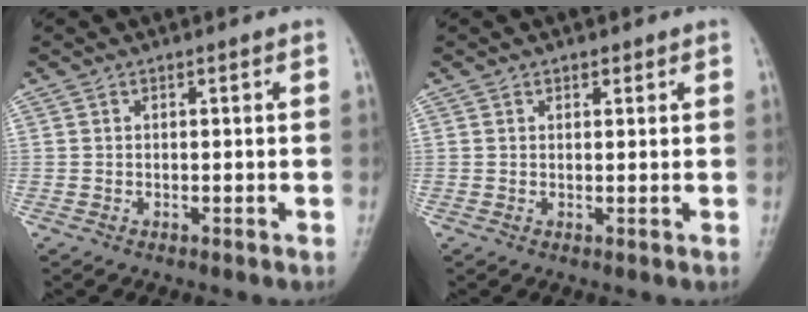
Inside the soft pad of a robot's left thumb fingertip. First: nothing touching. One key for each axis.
{"total": 1.2, "fx": 0.8, "fy": 0.8, "fz": 0.4, "tx": 0.004, "ty": -0.004, "tz": 0.010}